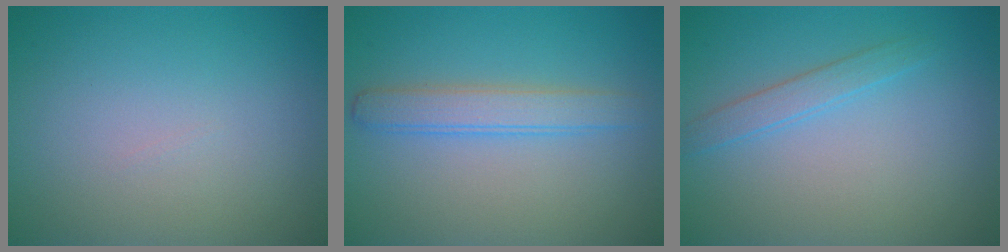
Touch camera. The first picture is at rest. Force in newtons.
{"total": 2.9, "press": 2.9, "slide": 0.1}
{"total": 1.7, "press": 1.7, "slide": 0.1}